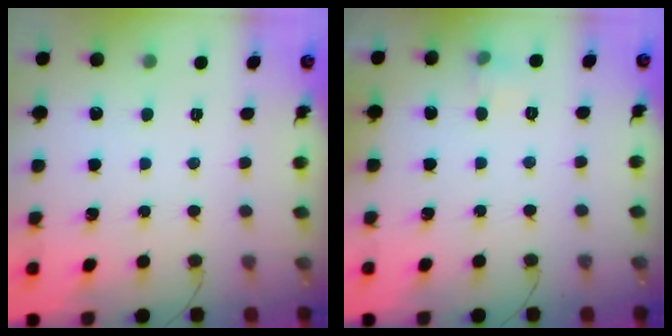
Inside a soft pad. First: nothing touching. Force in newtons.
{"total": 3.9, "press": 3.8, "slide": 1.2}